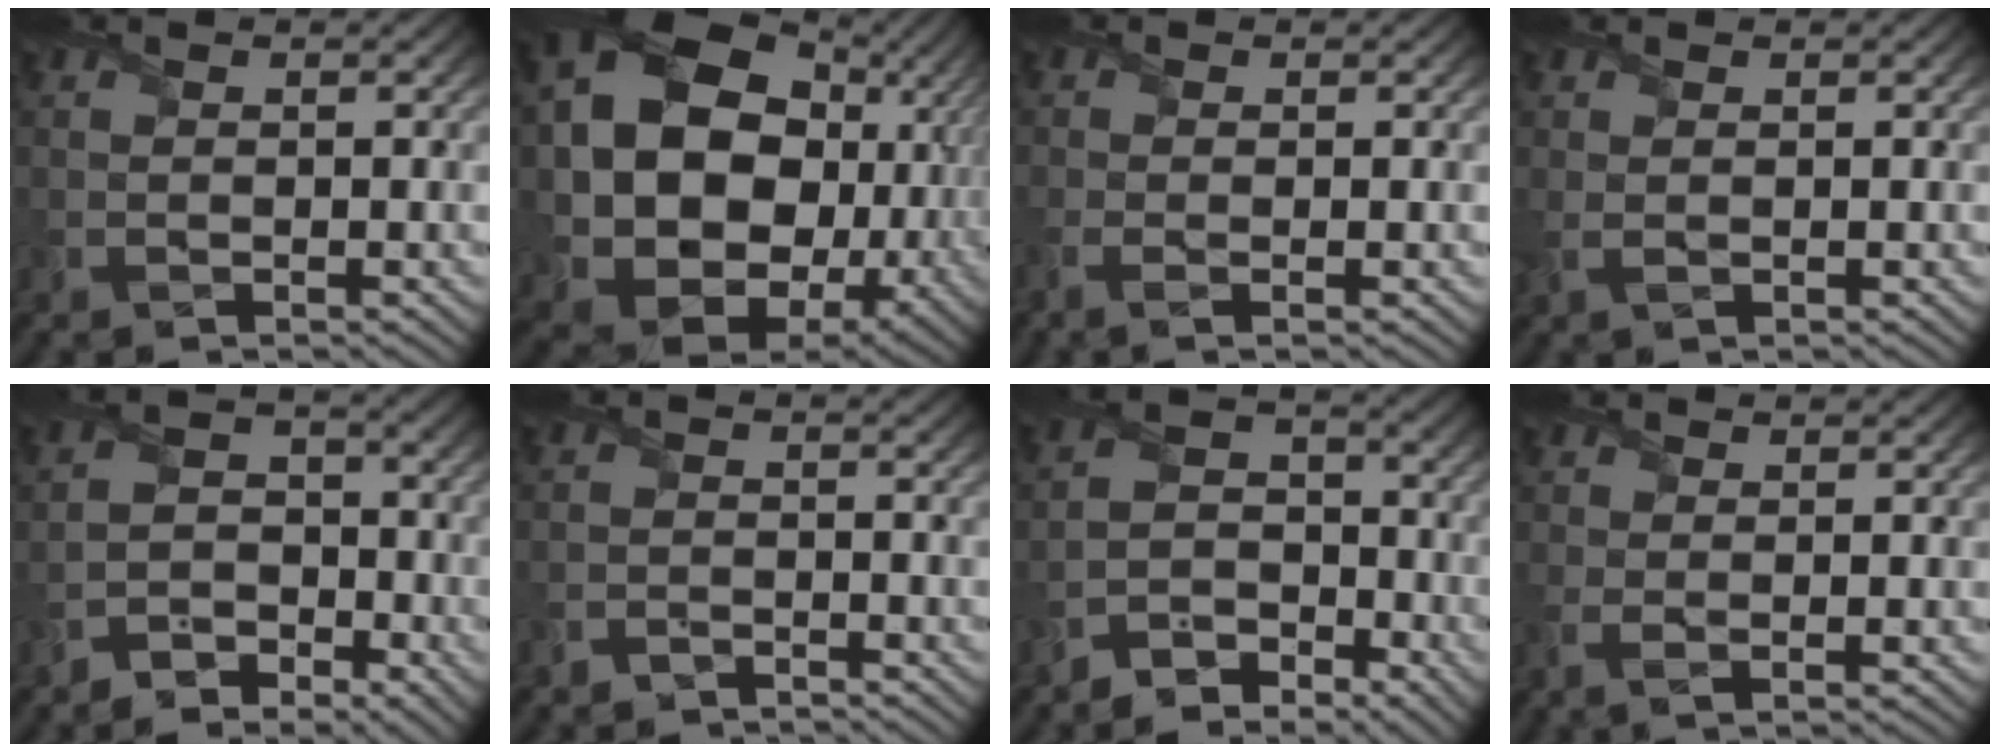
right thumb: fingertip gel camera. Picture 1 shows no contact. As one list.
[{"total": 19.6, "force": [0.6, 15.0, 12.6], "torque": [-0.271, -0.035, 0.052]}, {"total": 1.9, "force": [-0.7, 0.6, 1.7], "torque": [-0.051, -0.004, -0.017]}, {"total": 1.3, "force": [0.2, 0.7, 1.1], "torque": [-0.028, -0.002, 0.005]}, {"total": 4.3, "force": [-3.4, 2.1, 1.6], "torque": [-0.024, 0.006, -0.074]}, {"total": 1.9, "force": [-1.9, 0.0, -0.1], "torque": [0.001, 0.001, -0.045]}, {"total": 5.7, "force": [-4.6, 2.6, 2.1], "torque": [-0.033, 0.003, -0.098]}, {"total": 1.7, "force": [0.0, 0.7, 1.6], "torque": [-0.042, -0.002, 0.000]}]